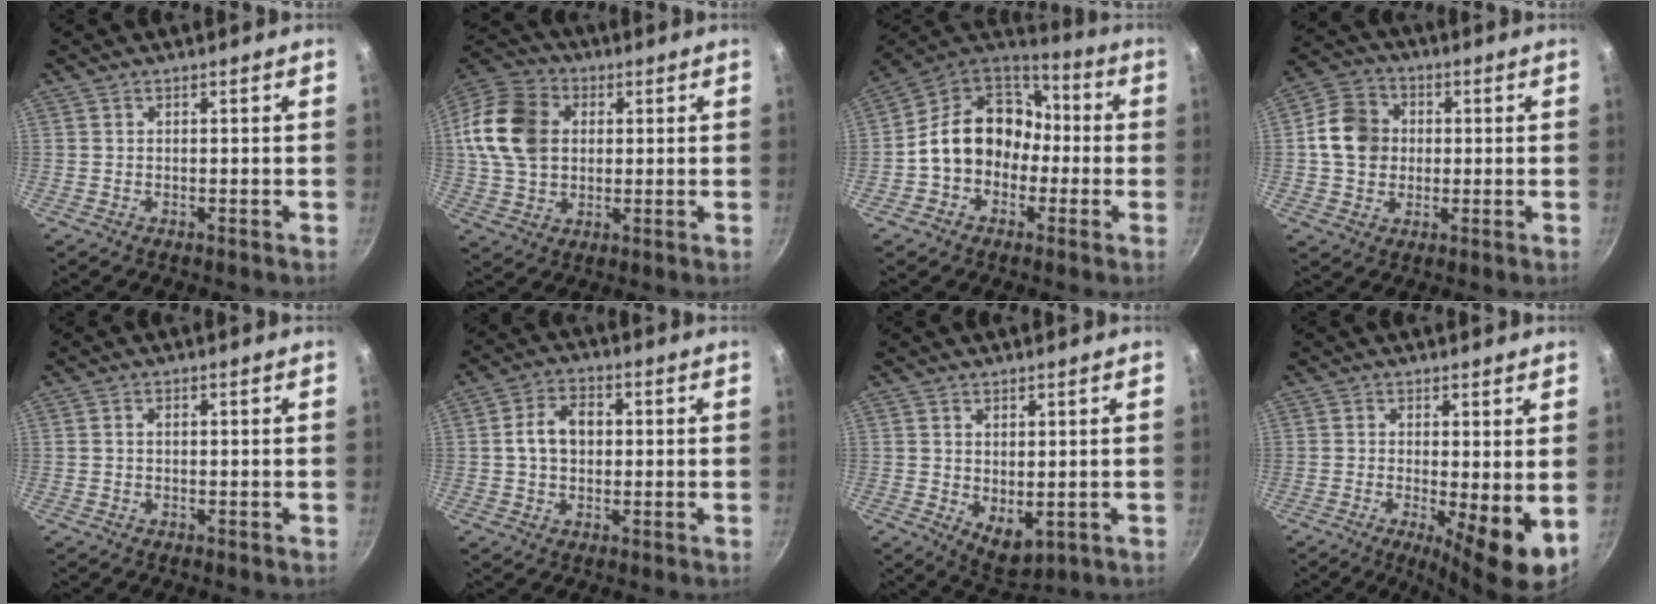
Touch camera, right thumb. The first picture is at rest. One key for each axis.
{"total": 15.6, "fx": 2.4, "fy": 11.9, "fz": 9.9, "tx": -0.172, "ty": 0.017, "tz": 0.034}
{"total": 16.5, "fx": -1.7, "fy": 13.4, "fz": 9.4, "tx": -0.115, "ty": 0.064, "tz": -0.038}
{"total": 10.4, "fx": 0.7, "fy": 8.8, "fz": 5.5, "tx": -0.073, "ty": 0.013, "tz": -0.002}
{"total": 1.0, "fx": 0.1, "fy": 0.6, "fz": 0.7, "tx": -0.010, "ty": 0.004, "tz": 0.001}
{"total": 7.6, "fx": 0.6, "fy": 5.6, "fz": 5.1, "tx": -0.072, "ty": 0.013, "tz": 0.003}
{"total": 5.5, "fx": 0.8, "fy": 3.3, "fz": 4.3, "tx": -0.049, "ty": -0.018, "tz": 0.026}
{"total": 7.7, "fx": -0.6, "fy": 1.9, "fz": 7.4, "tx": -0.109, "ty": -0.013, "tz": -0.005}